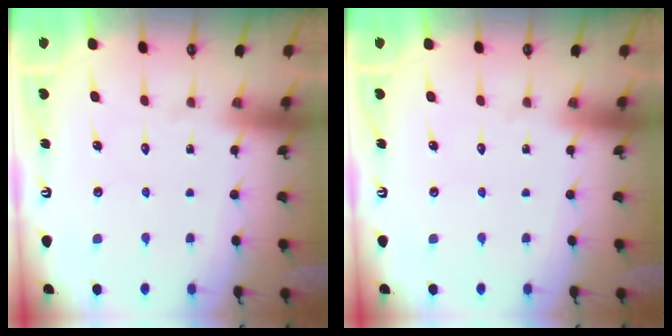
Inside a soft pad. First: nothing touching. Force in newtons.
{"total": 0.0}